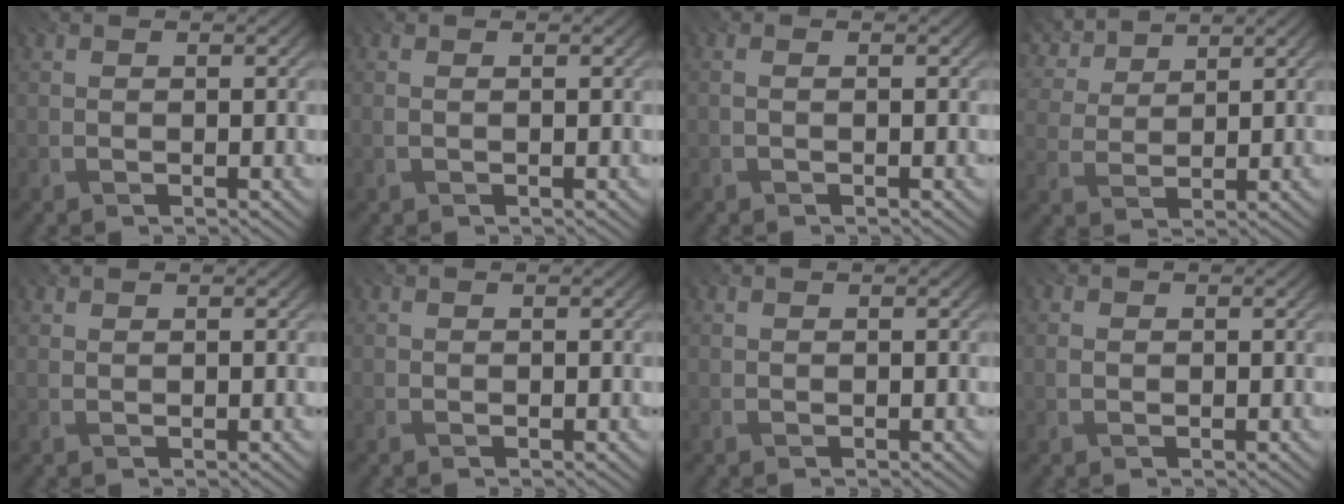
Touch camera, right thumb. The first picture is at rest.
{"total": 0.0}
{"total": 0.7, "force": [-0.6, -0.2, 0.3], "torque": [-0.001, -0.003, -0.019]}
{"total": 4.1, "force": [3.0, 1.9, 2.2], "torque": [-0.053, 0.010, 0.057]}
{"total": 0.7, "force": [0.6, 0.1, 0.3], "torque": [0.001, -0.006, 0.008]}
{"total": 0.0}
{"total": 0.0}
{"total": 0.5, "force": [-0.1, 0.5, 0.2], "torque": [-0.003, -0.001, -0.001]}